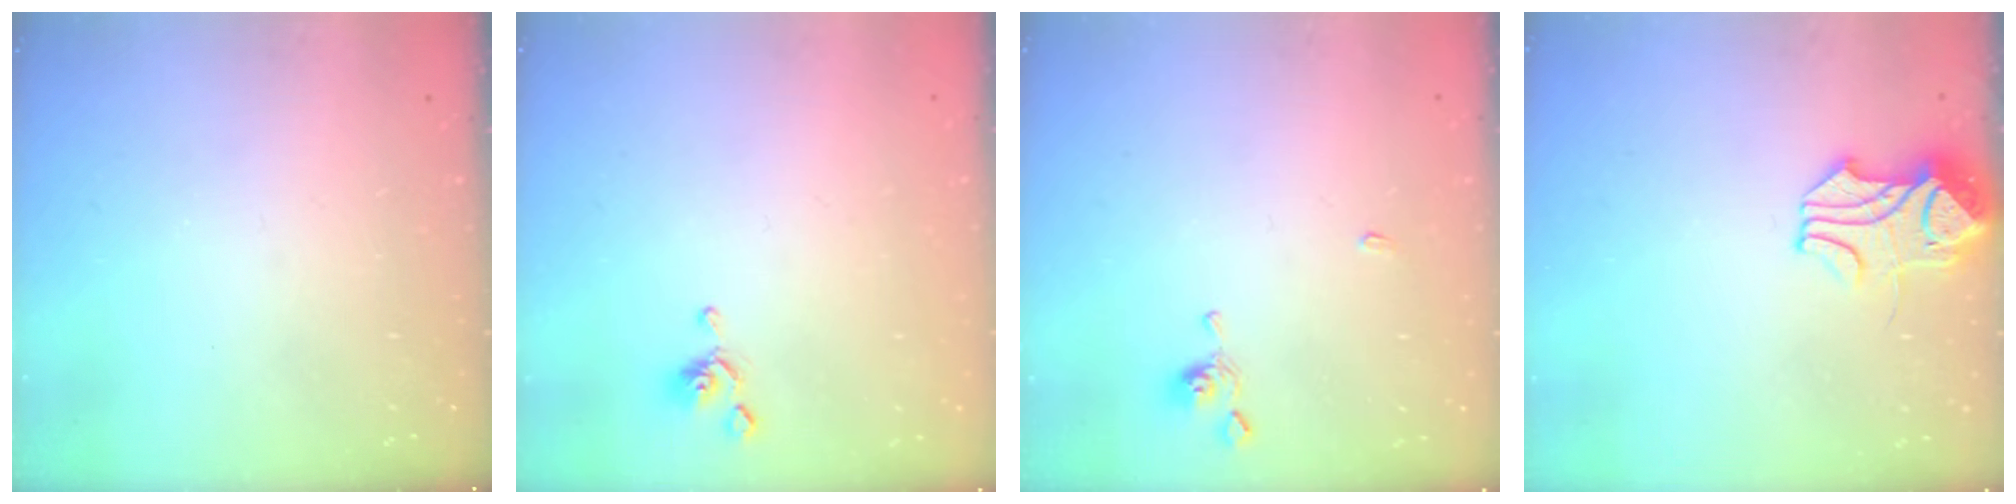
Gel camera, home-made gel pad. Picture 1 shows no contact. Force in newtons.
{"total": 0.0}
{"total": 1.2, "press": 1.1, "slide": 0.5}
{"total": 5.5, "press": 5.4, "slide": 0.6}